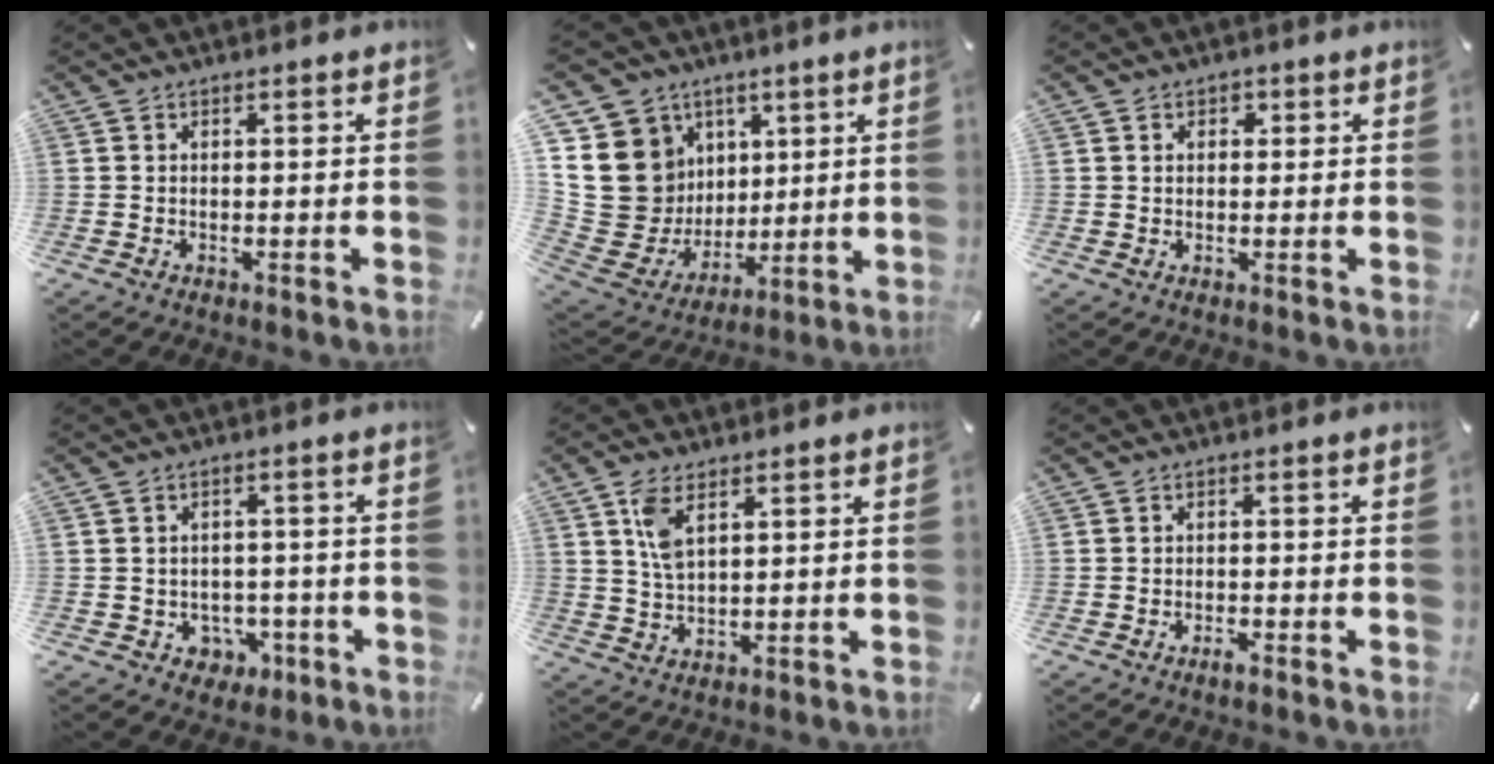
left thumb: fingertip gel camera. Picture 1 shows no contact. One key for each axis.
{"total": 17.8, "fx": 2.9, "fy": 16.8, "fz": 5.4, "tx": -0.084, "ty": -0.031, "tz": 0.087}
{"total": 1.8, "fx": 0.4, "fy": 1.6, "fz": 0.6, "tx": 0.003, "ty": 0.002, "tz": 0.001}
{"total": 4.9, "fx": -0.7, "fy": 4.6, "fz": 1.5, "tx": -0.015, "ty": 0.001, "tz": -0.012}
{"total": 6.0, "fx": 2.9, "fy": 2.7, "fz": 4.4, "tx": -0.104, "ty": 0.001, "tz": 0.051}
{"total": 1.8, "fx": -1.2, "fy": 0.6, "fz": 1.1, "tx": -0.020, "ty": 0.004, "tz": -0.024}